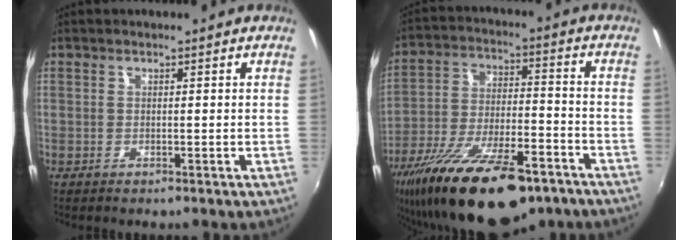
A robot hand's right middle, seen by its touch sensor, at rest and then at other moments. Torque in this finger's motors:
{"motor_torque": [1.09, -1.05, 0.62, 0.21]}